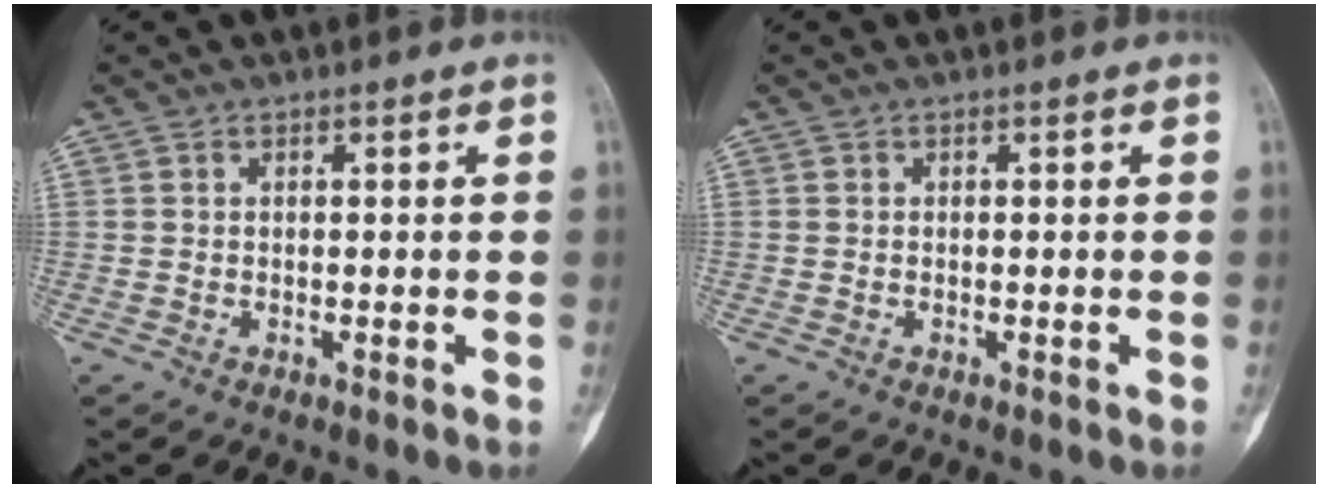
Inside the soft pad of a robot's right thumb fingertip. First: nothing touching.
{"total": 0.0}